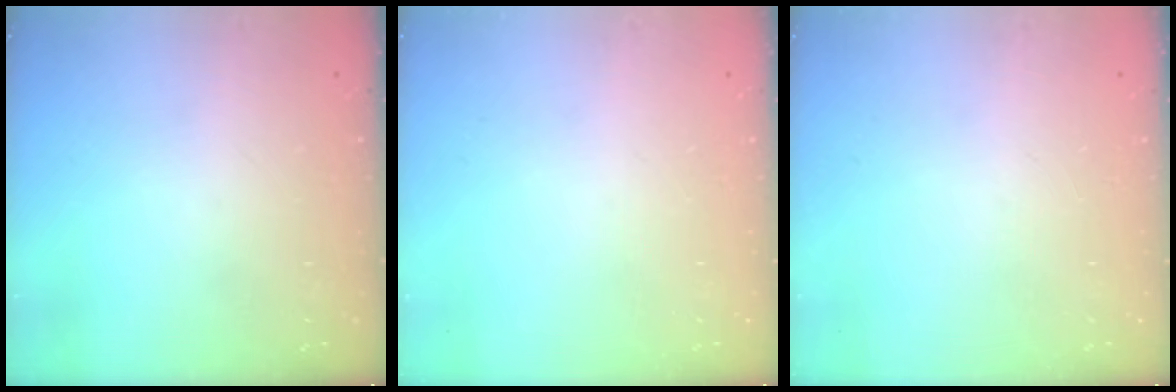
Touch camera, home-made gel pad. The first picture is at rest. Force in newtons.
{"total": 0.0}
{"total": 0.0}